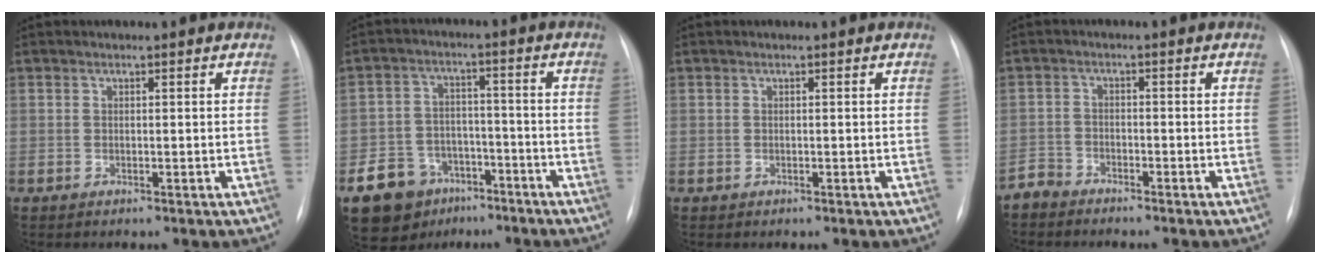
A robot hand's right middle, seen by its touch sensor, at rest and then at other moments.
{"total": 10.1, "force": [-5.9, 7.6, 2.9], "torque": [-0.063, 0.018, -0.089]}
{"total": 0.0}
{"total": 2.7, "force": [-2.5, 0.7, -0.6], "torque": [0.013, -0.005, -0.051]}